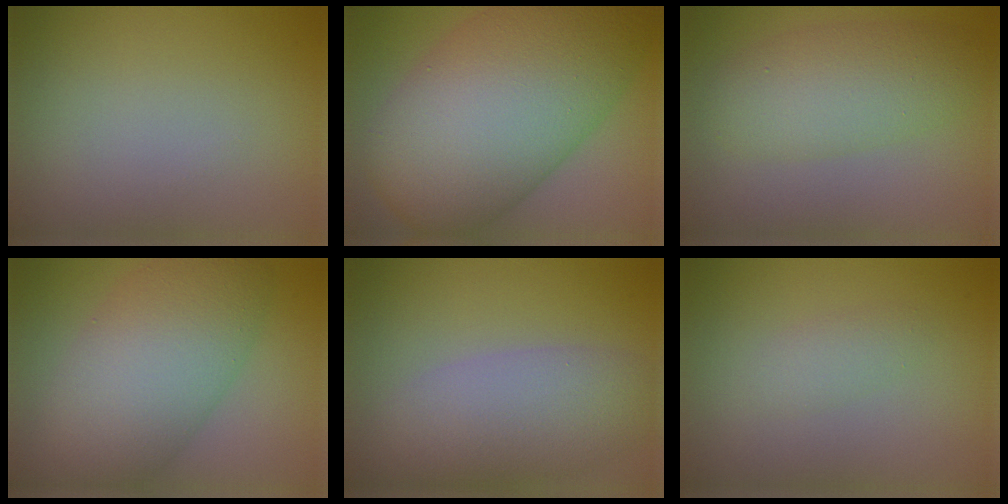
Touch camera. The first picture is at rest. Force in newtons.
{"total": 15.1, "press": 15.1, "slide": 0.2}
{"total": 5.1, "press": 5.1, "slide": 0.1}
{"total": 9.2, "press": 9.2, "slide": 0.3}
{"total": 5.7, "press": 5.7, "slide": 0.4}
{"total": 1.3, "press": 1.3, "slide": 0.1}